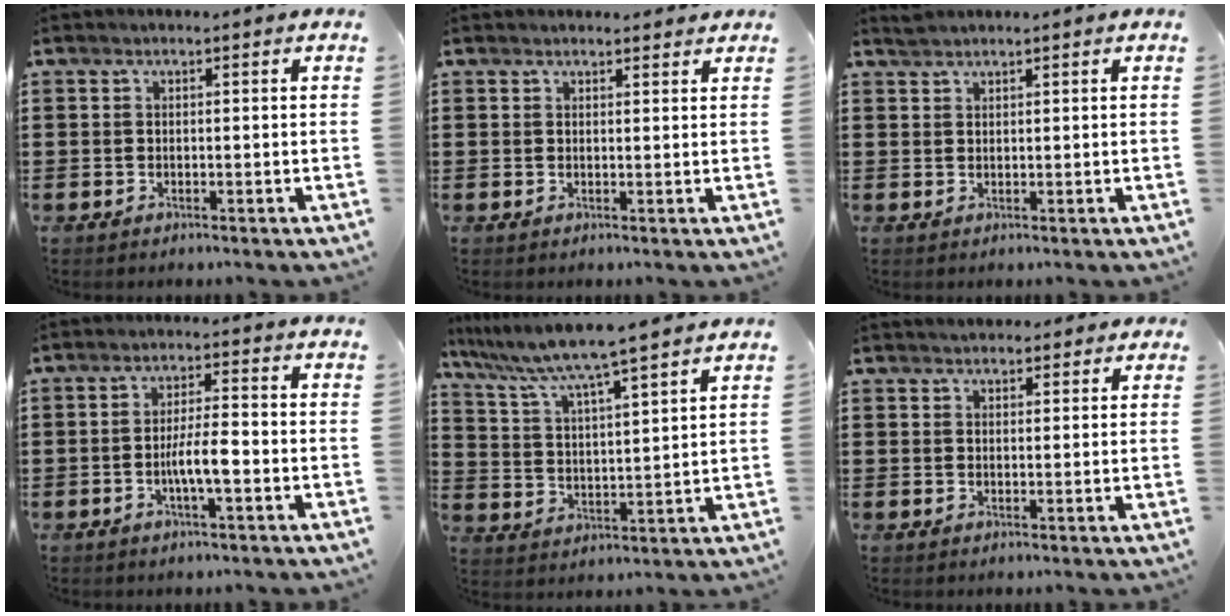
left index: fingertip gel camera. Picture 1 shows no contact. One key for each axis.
{"total": 1.4, "fx": 1.3, "fy": 0.4, "fz": 0.1, "tx": -0.004, "ty": 0.003, "tz": 0.026}
{"total": 1.2, "fx": 1.2, "fy": 0.1, "fz": 0.3, "tx": -0.006, "ty": 0.001, "tz": 0.023}
{"total": 5.1, "fx": -1.4, "fy": 1.0, "fz": 4.8, "tx": -0.095, "ty": 0.002, "tz": -0.031}
{"total": 7.0, "fx": 6.4, "fy": -0.7, "fz": 2.8, "tx": -0.084, "ty": -0.042, "tz": 0.104}
{"total": 2.3, "fx": 2.1, "fy": 0.8, "fz": 0.3, "tx": -0.010, "ty": 0.003, "tz": 0.040}